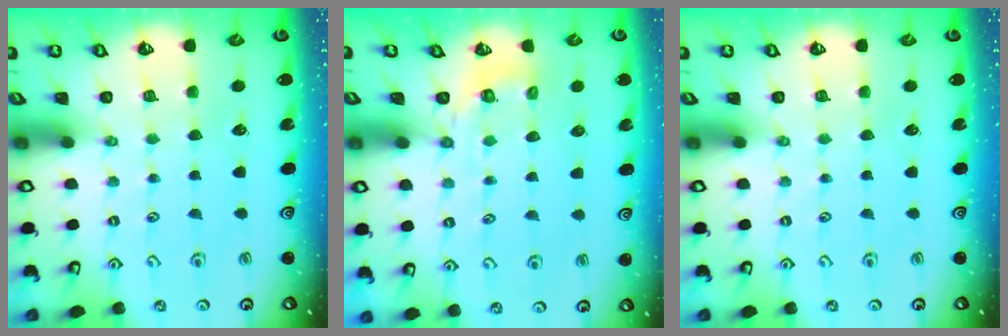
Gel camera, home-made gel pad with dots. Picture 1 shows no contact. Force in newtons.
{"total": 3.8, "press": 3.2, "slide": 2.1}
{"total": 0.0}